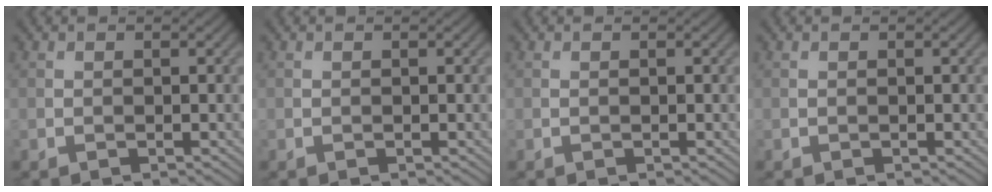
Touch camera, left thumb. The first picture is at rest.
{"total": 0.0}
{"total": 0.0}
{"total": 0.0}